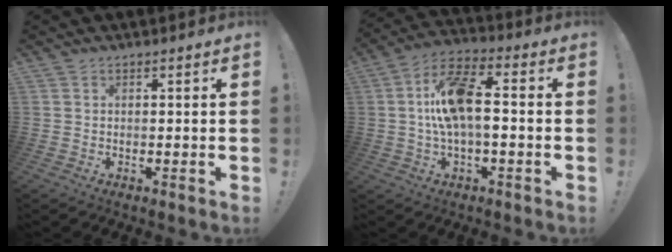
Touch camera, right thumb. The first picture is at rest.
{"total": 14.2, "force": [0.3, 6.1, 12.8], "torque": [-0.229, 0.010, 0.004]}